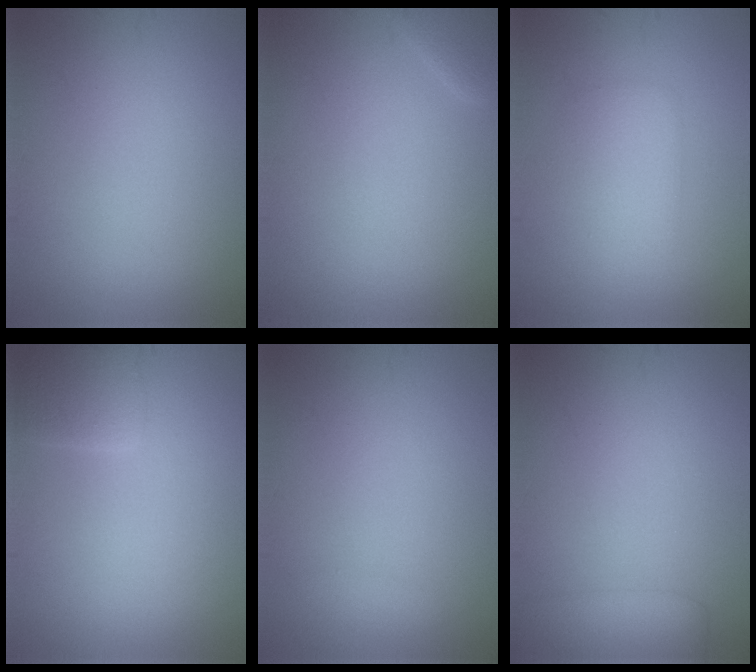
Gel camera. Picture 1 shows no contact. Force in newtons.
{"total": 1.6, "press": 1.6, "slide": 0.1}
{"total": 2.3, "press": 2.3, "slide": 0.1}
{"total": 2.4, "press": 2.4, "slide": 0.2}
{"total": 0.5, "press": 0.5, "slide": 0.1}
{"total": 2.8, "press": 2.8, "slide": 0.1}